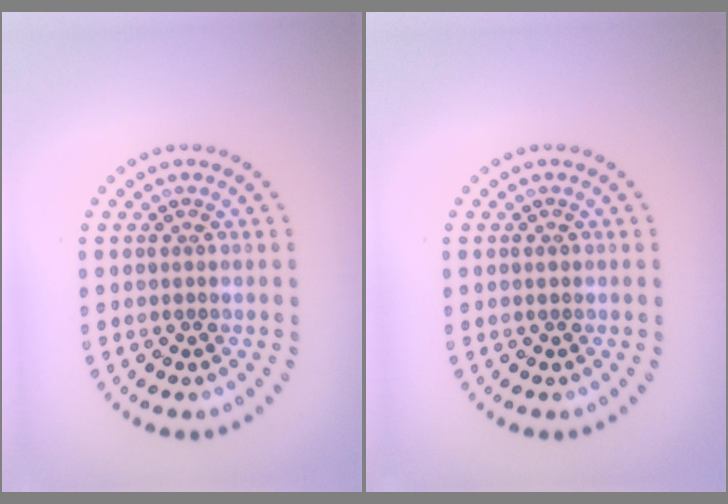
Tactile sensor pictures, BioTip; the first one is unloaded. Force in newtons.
{"total": 0.7, "press": 0.7, "slide": 0.0}